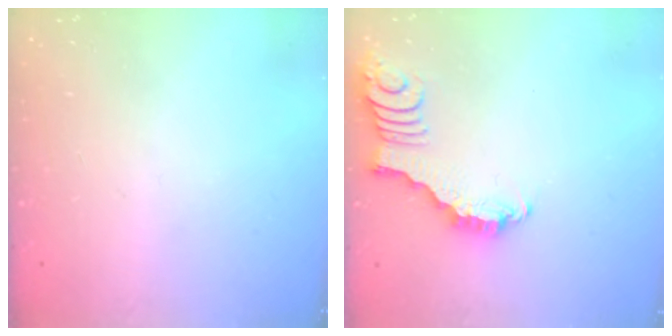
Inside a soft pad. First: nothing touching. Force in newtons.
{"total": 3.4, "press": 3.4, "slide": 0.5}